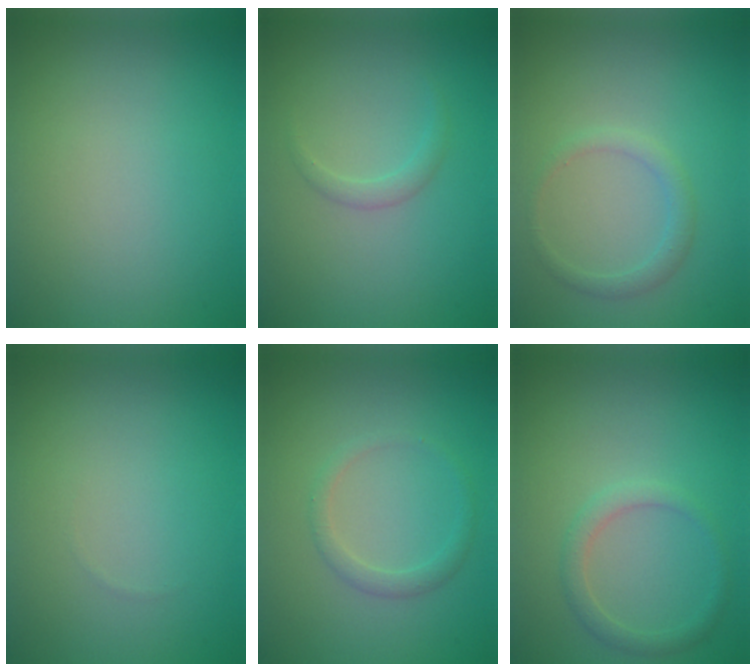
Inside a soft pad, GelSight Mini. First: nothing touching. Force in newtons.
{"total": 1.1, "press": 1.1, "slide": 0.0}
{"total": 1.5, "press": 1.5, "slide": 0.1}
{"total": 0.0}
{"total": 1.5, "press": 1.5, "slide": 0.1}
{"total": 1.7, "press": 1.7, "slide": 0.1}